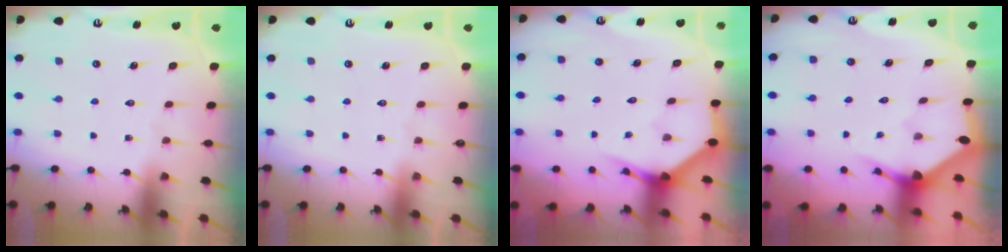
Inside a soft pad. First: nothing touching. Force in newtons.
{"total": 0.0}
{"total": 3.9, "press": 3.9, "slide": 0.2}
{"total": 3.0, "press": 3.0, "slide": 0.1}